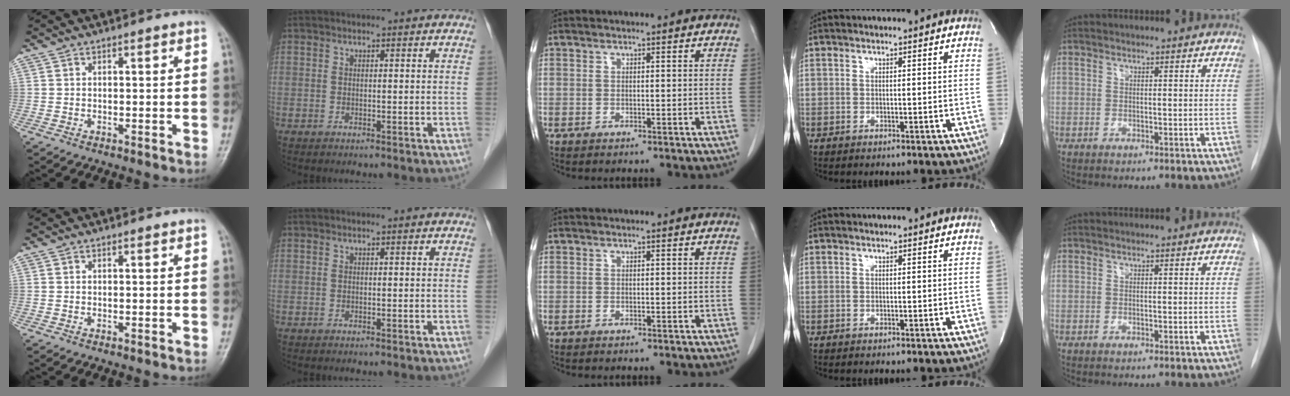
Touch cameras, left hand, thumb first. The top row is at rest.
{}